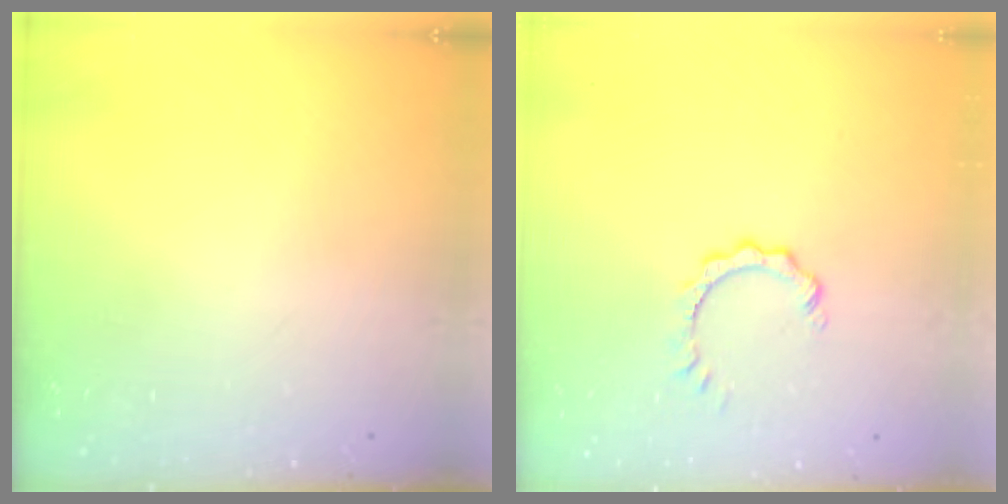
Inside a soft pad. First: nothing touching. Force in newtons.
{"total": 2.5, "press": 2.5, "slide": 0.2}